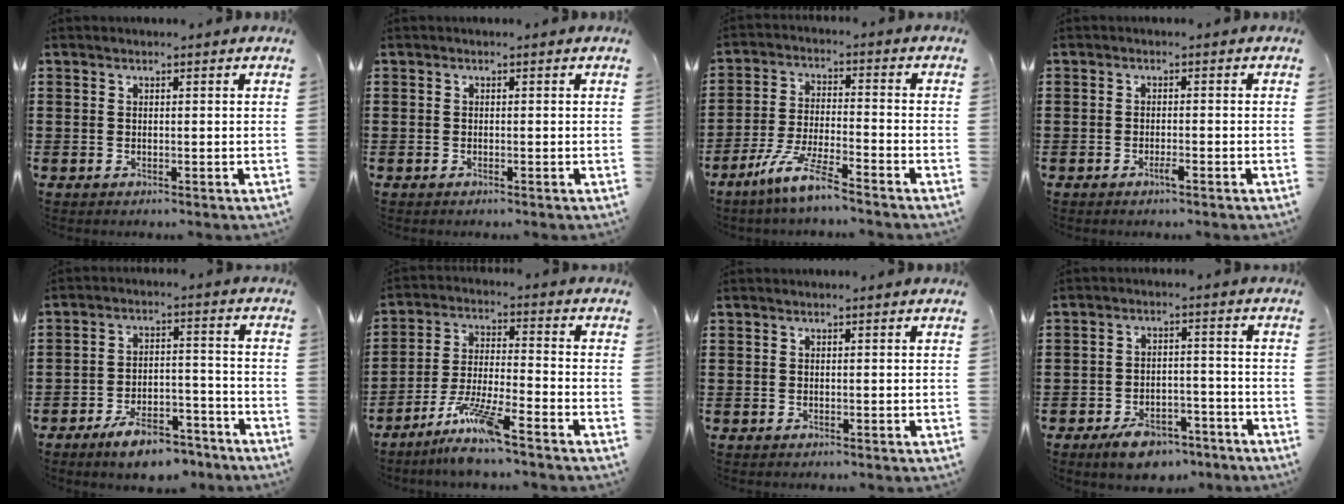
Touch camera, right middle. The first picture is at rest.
{"total": 0.0}
{"total": 8.3, "force": [-6.6, -0.4, 5.1], "torque": [-0.115, -0.019, -0.130]}
{"total": 1.4, "force": [-0.8, 0.1, 1.1], "torque": [-0.020, -0.003, -0.014]}
{"total": 7.2, "force": [-6.1, 1.9, 3.4], "torque": [-0.055, 0.012, -0.112]}
{"total": 8.2, "force": [-6.4, 0.2, 5.2], "torque": [-0.112, -0.015, -0.124]}
{"total": 0.0}
{"total": 5.3, "force": [-4.5, 2.0, 2.0], "torque": [-0.038, 0.013, -0.085]}